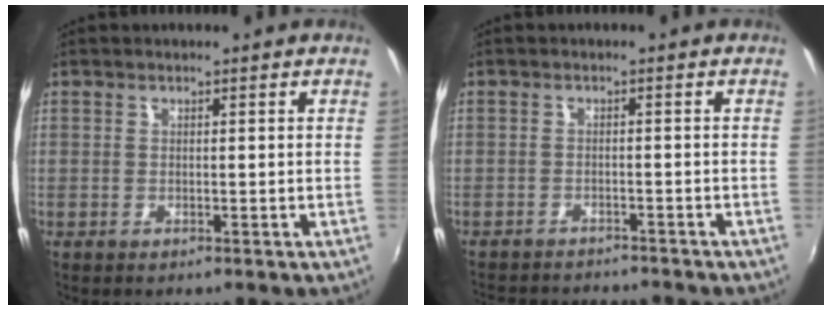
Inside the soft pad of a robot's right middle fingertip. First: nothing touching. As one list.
[{"total": 9.1, "force": [-8.5, 1.9, 2.8], "torque": [-0.073, -0.011, -0.125]}]